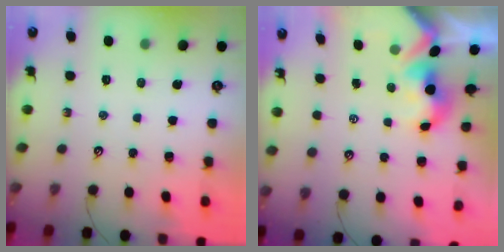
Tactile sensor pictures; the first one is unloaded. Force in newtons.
{"total": 2.0, "press": 1.9, "slide": 0.7}